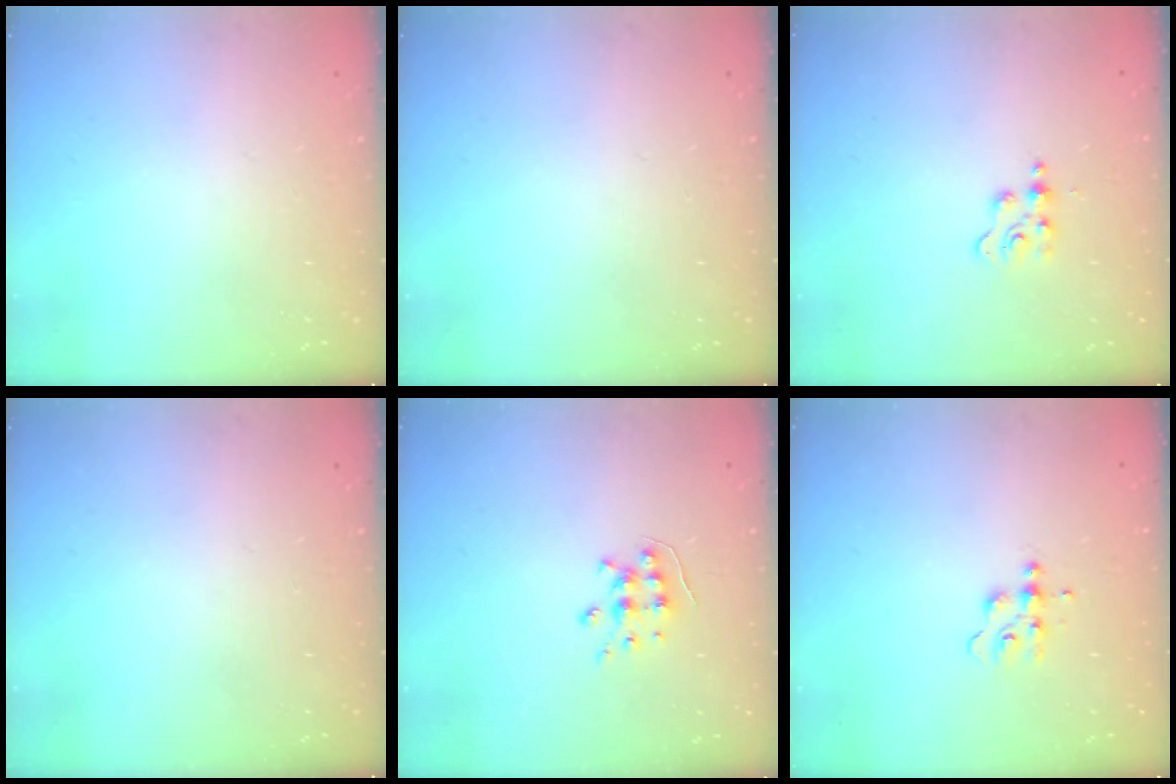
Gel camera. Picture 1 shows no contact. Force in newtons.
{"total": 0.0}
{"total": 2.3, "press": 2.3, "slide": 0.4}
{"total": 0.0}
{"total": 6.1, "press": 6.1, "slide": 0.4}
{"total": 5.3, "press": 5.2, "slide": 0.6}